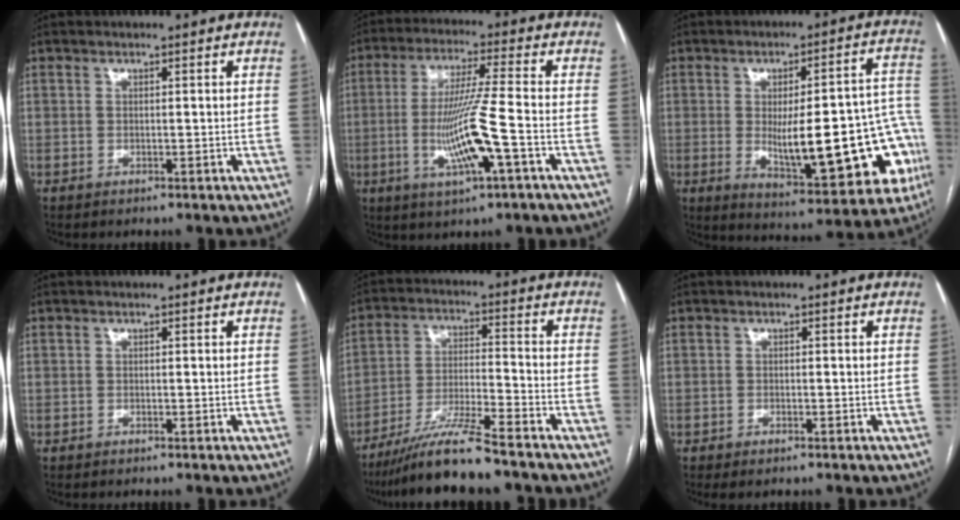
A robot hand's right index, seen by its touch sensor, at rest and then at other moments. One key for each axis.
{"total": 11.4, "fx": -3.0, "fy": -0.2, "fz": 11.0, "tx": -0.218, "ty": -0.009, "tz": -0.058}
{"total": 21.9, "fx": -4.0, "fy": 5.8, "fz": 20.7, "tx": -0.207, "ty": 0.023, "tz": -0.029}
{"total": 0.0}
{"total": 10.4, "fx": -8.6, "fy": -0.4, "fz": 5.8, "tx": -0.108, "ty": -0.022, "tz": -0.157}
{"total": 1.2, "fx": -0.8, "fy": 0.4, "fz": 0.8, "tx": -0.012, "ty": -0.001, "tz": -0.008}